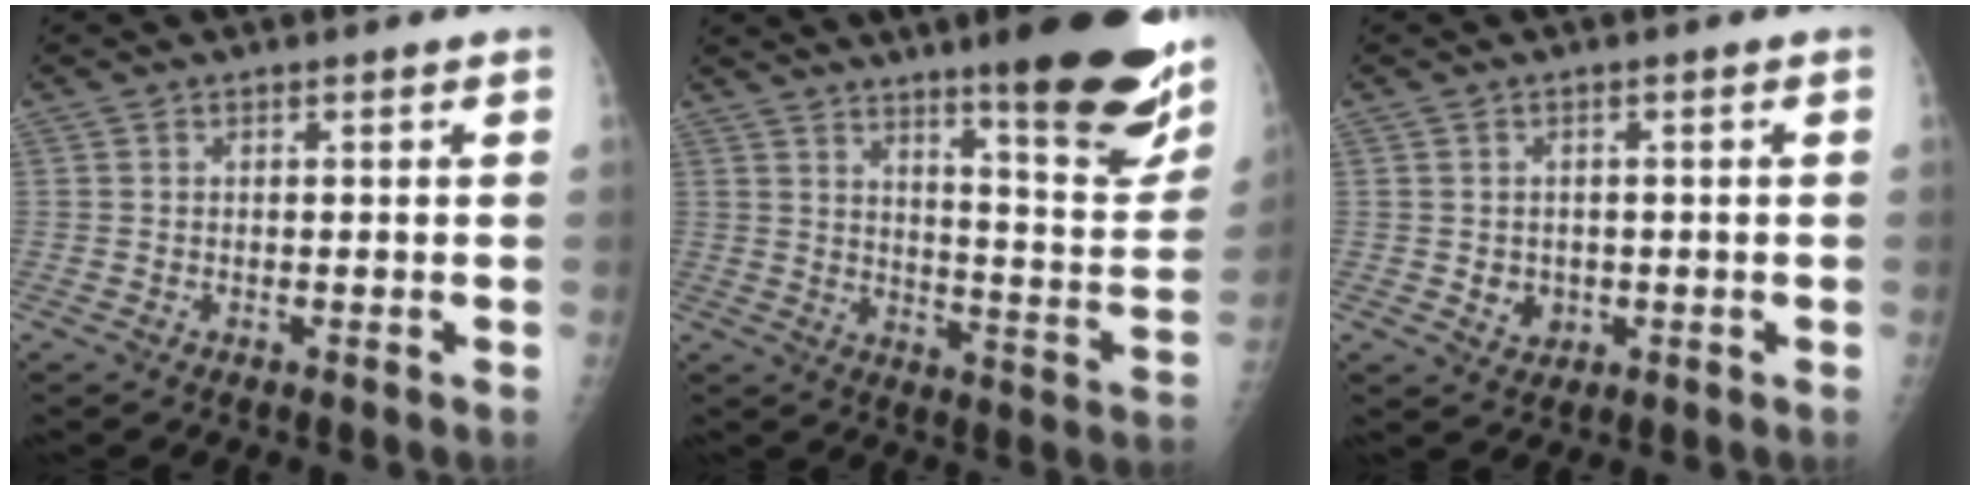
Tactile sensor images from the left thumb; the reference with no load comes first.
{"total": 22.4, "force": [14.3, 3.9, 16.8], "torque": [-0.195, -0.085, 0.202]}
{"total": 3.0, "force": [-0.3, 2.7, 1.3], "torque": [-0.007, 0.000, 0.006]}